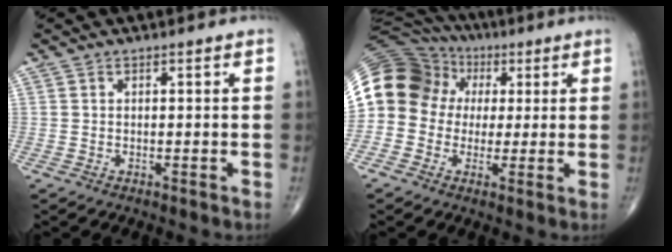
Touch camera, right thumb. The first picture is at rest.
{"total": 18.9, "force": [2.3, 16.6, 8.7], "torque": [-0.184, 0.060, 0.041]}